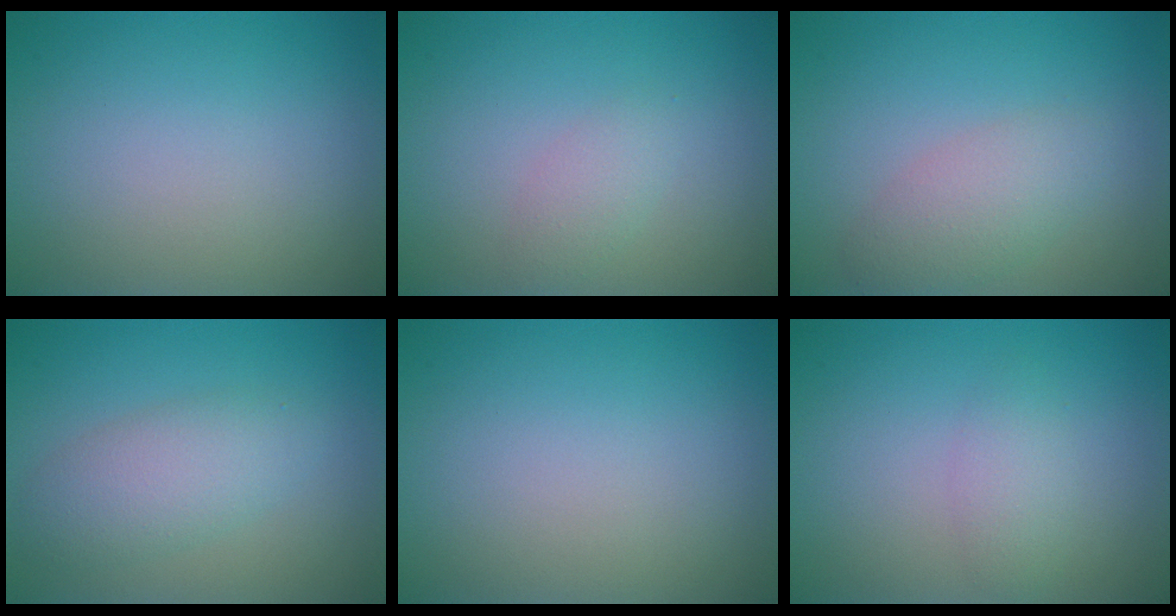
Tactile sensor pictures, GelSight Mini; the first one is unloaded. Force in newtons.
{"total": 1.5, "press": 1.5, "slide": 0.1}
{"total": 3.0, "press": 3.0, "slide": 0.1}
{"total": 3.7, "press": 3.7, "slide": 0.1}
{"total": 0.0}
{"total": 1.8, "press": 1.8, "slide": 0.1}